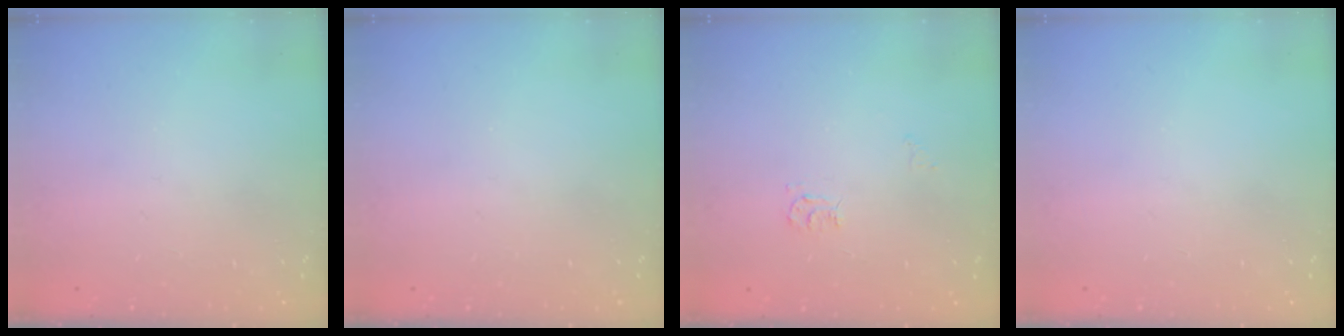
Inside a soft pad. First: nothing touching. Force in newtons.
{"total": 0.0}
{"total": 3.9, "press": 3.9, "slide": 0.6}
{"total": 0.0}